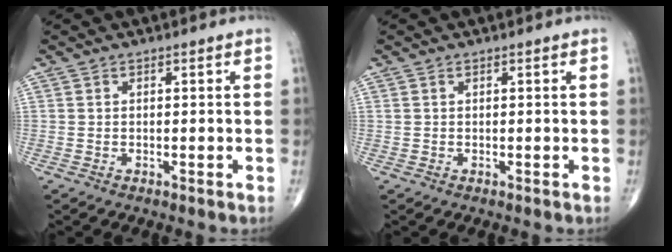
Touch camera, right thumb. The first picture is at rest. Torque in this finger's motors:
{"motor_torque": [0.21, -0.46, -0.04, 0.02, 0.01]}